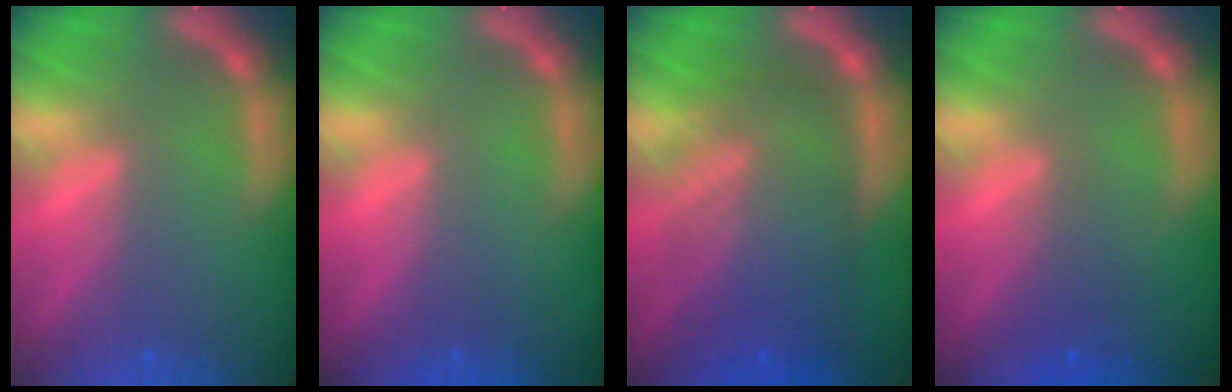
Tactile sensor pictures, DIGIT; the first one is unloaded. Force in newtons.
{"total": 0.0}
{"total": 10.0}
{"total": 2.0}